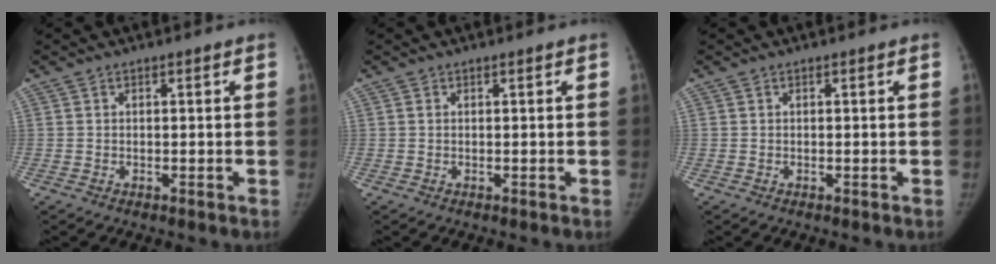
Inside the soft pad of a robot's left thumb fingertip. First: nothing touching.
{"total": 0.0}
{"total": 0.0}